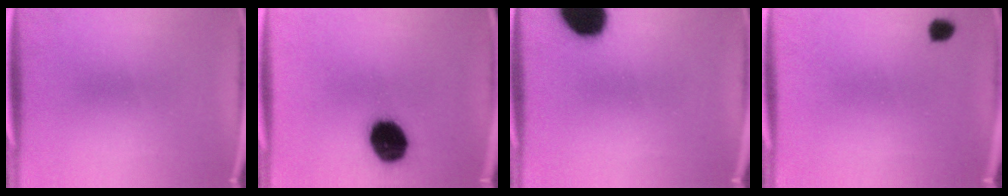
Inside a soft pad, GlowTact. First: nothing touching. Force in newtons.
{"total": 13.1}
{"total": 16.2}
{"total": 1.9}